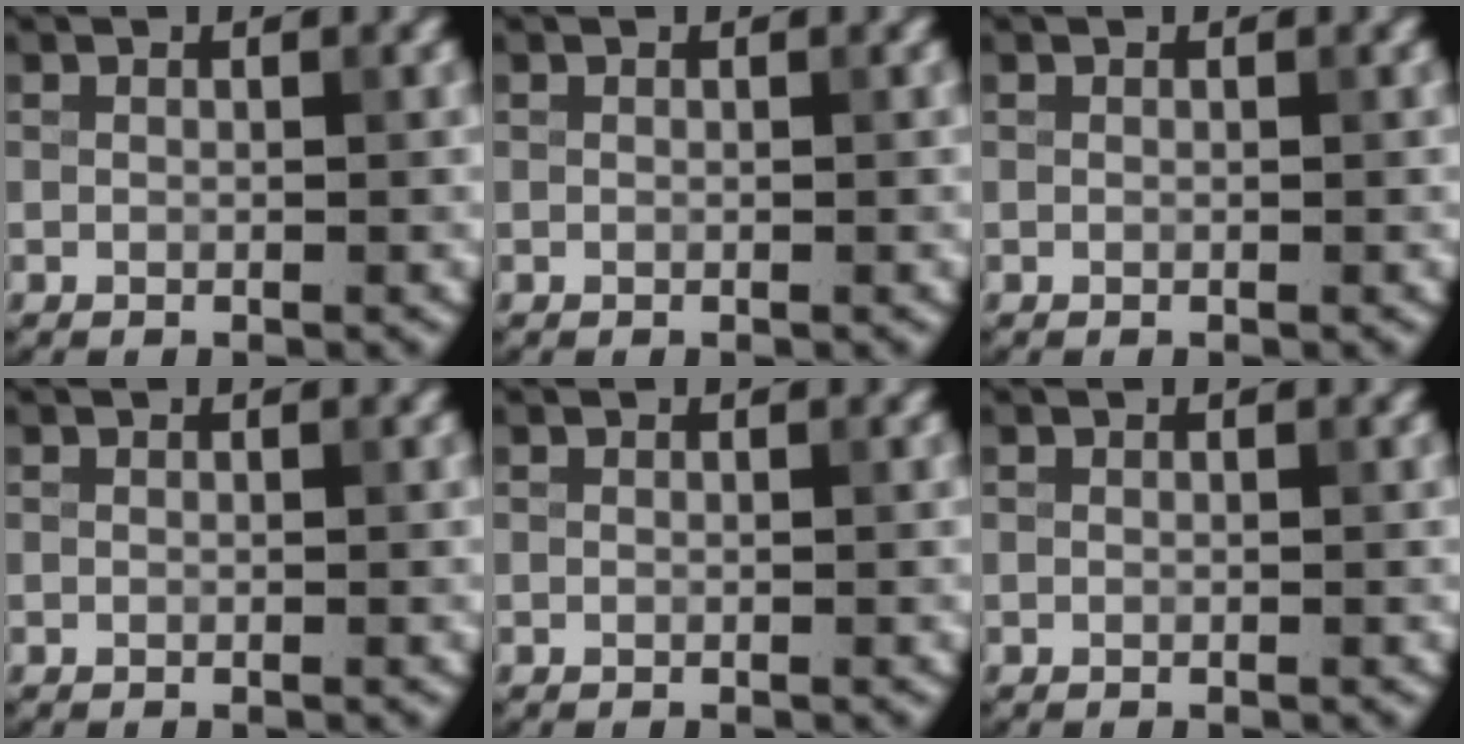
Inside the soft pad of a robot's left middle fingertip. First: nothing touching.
{"total": 0.0}
{"total": 0.0}
{"total": 0.0}
{"total": 0.0}
{"total": 0.0}